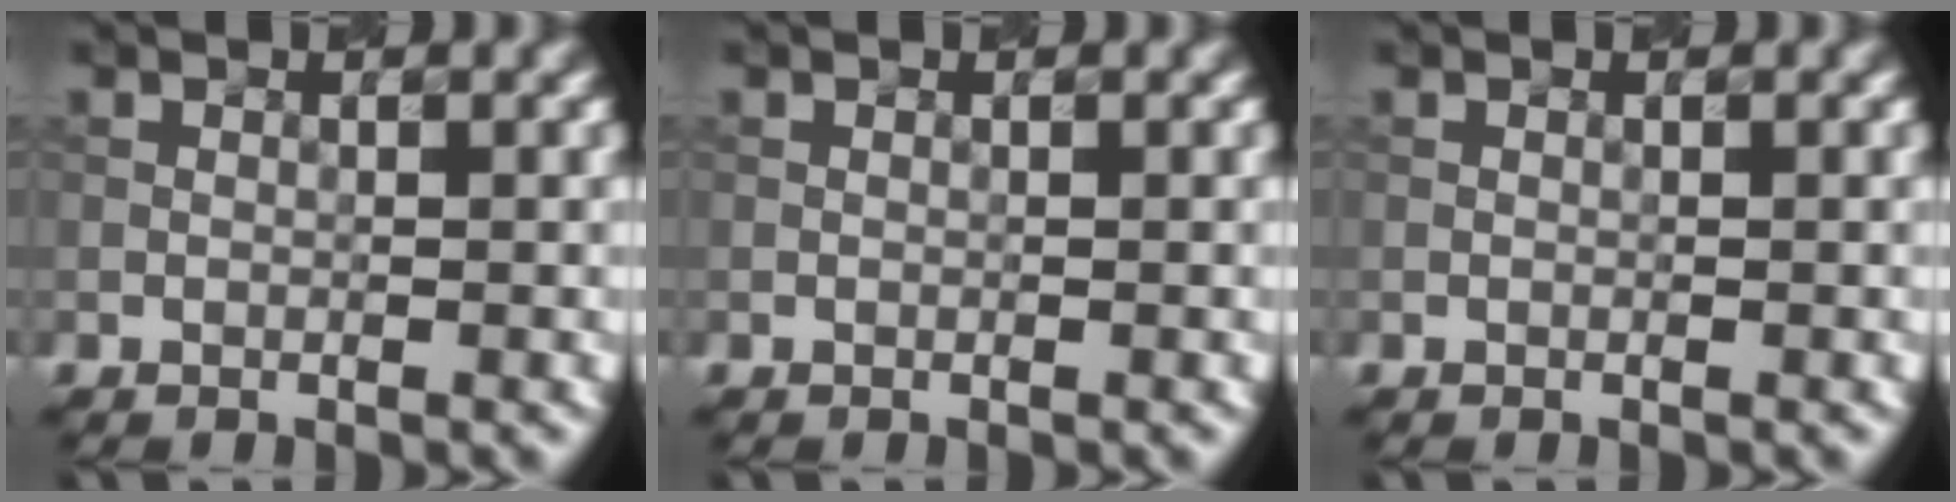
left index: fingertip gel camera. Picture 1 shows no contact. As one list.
[{"total": 0.0}, {"total": 0.0}]